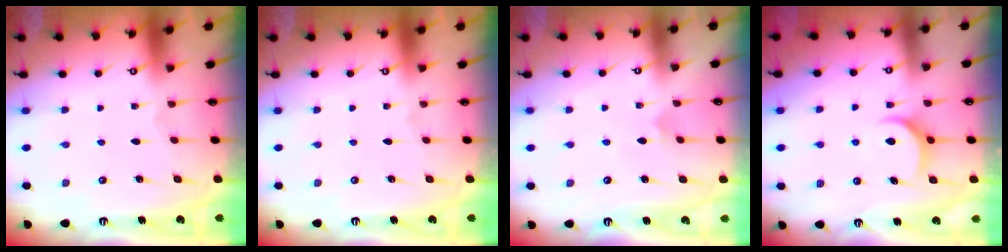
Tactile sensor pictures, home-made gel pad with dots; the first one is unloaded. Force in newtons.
{"total": 0.0}
{"total": 3.6, "press": 3.5, "slide": 0.2}
{"total": 6.6, "press": 6.6, "slide": 0.4}